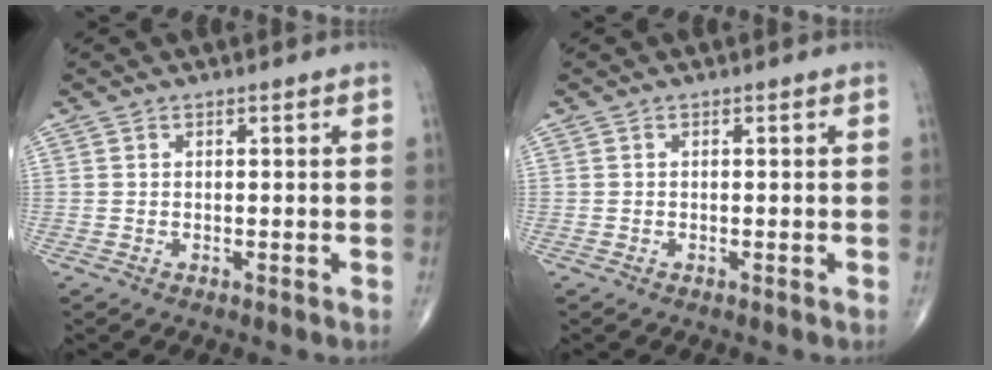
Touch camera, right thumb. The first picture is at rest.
{"total": 0.0}